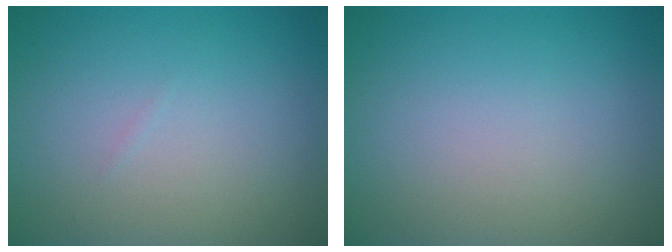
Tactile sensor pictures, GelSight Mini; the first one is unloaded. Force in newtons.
{"total": 0.0}